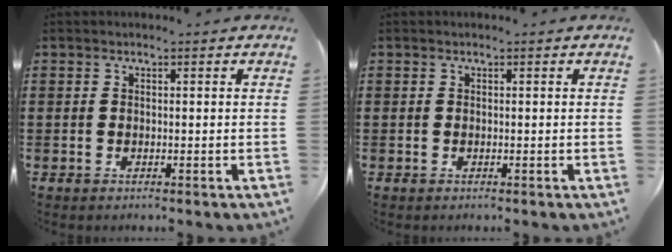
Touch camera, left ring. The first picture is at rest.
{"total": 0.0}